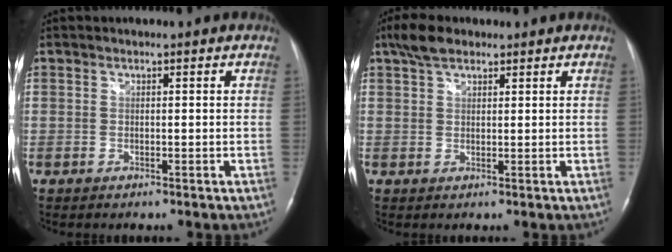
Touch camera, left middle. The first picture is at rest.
{"total": 4.2, "force": [3.0, 1.8, 2.2], "torque": [-0.054, 0.016, 0.059]}